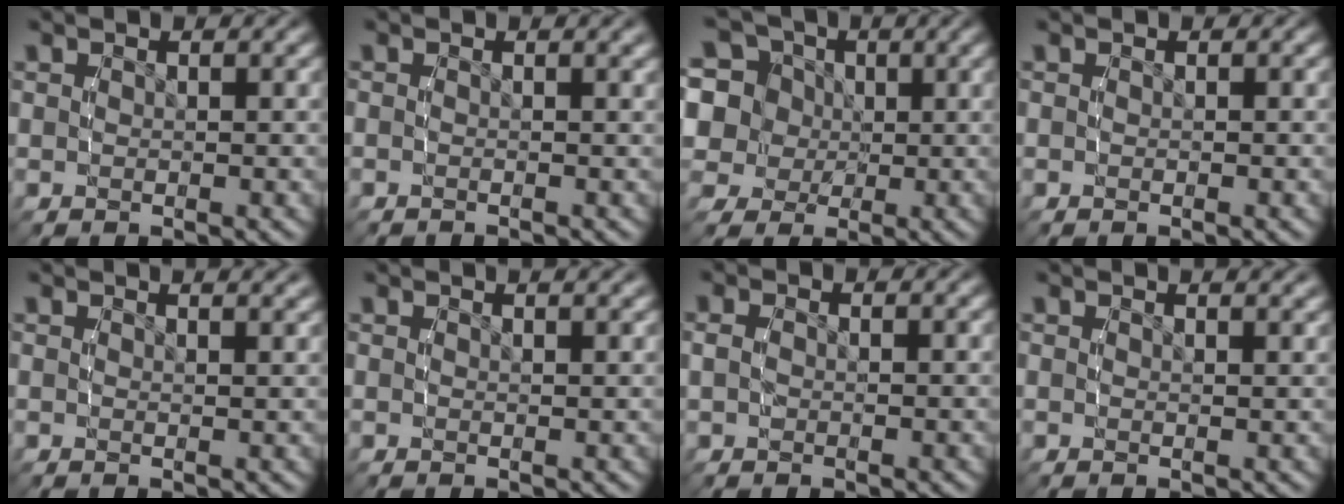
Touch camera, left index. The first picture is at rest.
{"total": 0.8, "force": [-0.6, -0.4, 0.0], "torque": [-0.004, -0.002, -0.012]}
{"total": 12.3, "force": [0.6, 11.2, 5.0], "torque": [-0.129, -0.036, 0.003]}
{"total": 0.0}
{"total": 1.7, "force": [1.6, -0.2, 0.6], "torque": [-0.001, 0.004, 0.020]}
{"total": 1.2, "force": [1.1, -0.3, 0.3], "torque": [0.002, 0.003, 0.015]}
{"total": 1.3, "force": [-0.7, 0.9, 0.6], "torque": [-0.025, -0.010, -0.010]}
{"total": 1.4, "force": [1.3, -0.2, 0.4], "torque": [0.003, 0.003, 0.016]}